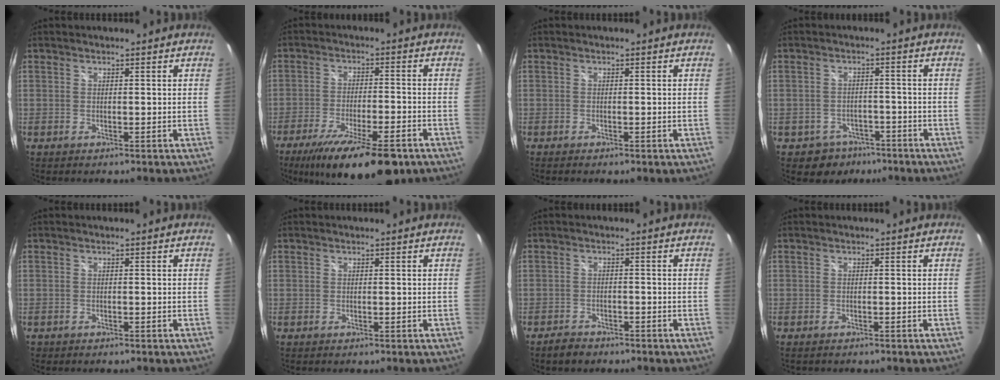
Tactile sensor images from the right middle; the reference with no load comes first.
{"total": 17.6, "force": [-12.2, 4.8, 11.8], "torque": [-0.214, -0.048, -0.188]}
{"total": 1.5, "force": [-1.1, 0.4, 1.0], "torque": [-0.016, -0.008, -0.015]}
{"total": 6.2, "force": [-4.1, 4.6, 0.9], "torque": [-0.031, 0.013, -0.051]}
{"total": 0.8, "force": [-0.6, 0.4, 0.1], "torque": [-0.007, -0.004, -0.010]}
{"total": 0.0}
{"total": 3.5, "force": [-2.9, 1.7, 0.9], "torque": [-0.029, 0.000, -0.047]}
{"total": 1.1, "force": [-1.0, 0.4, 0.3], "torque": [-0.009, -0.006, -0.015]}